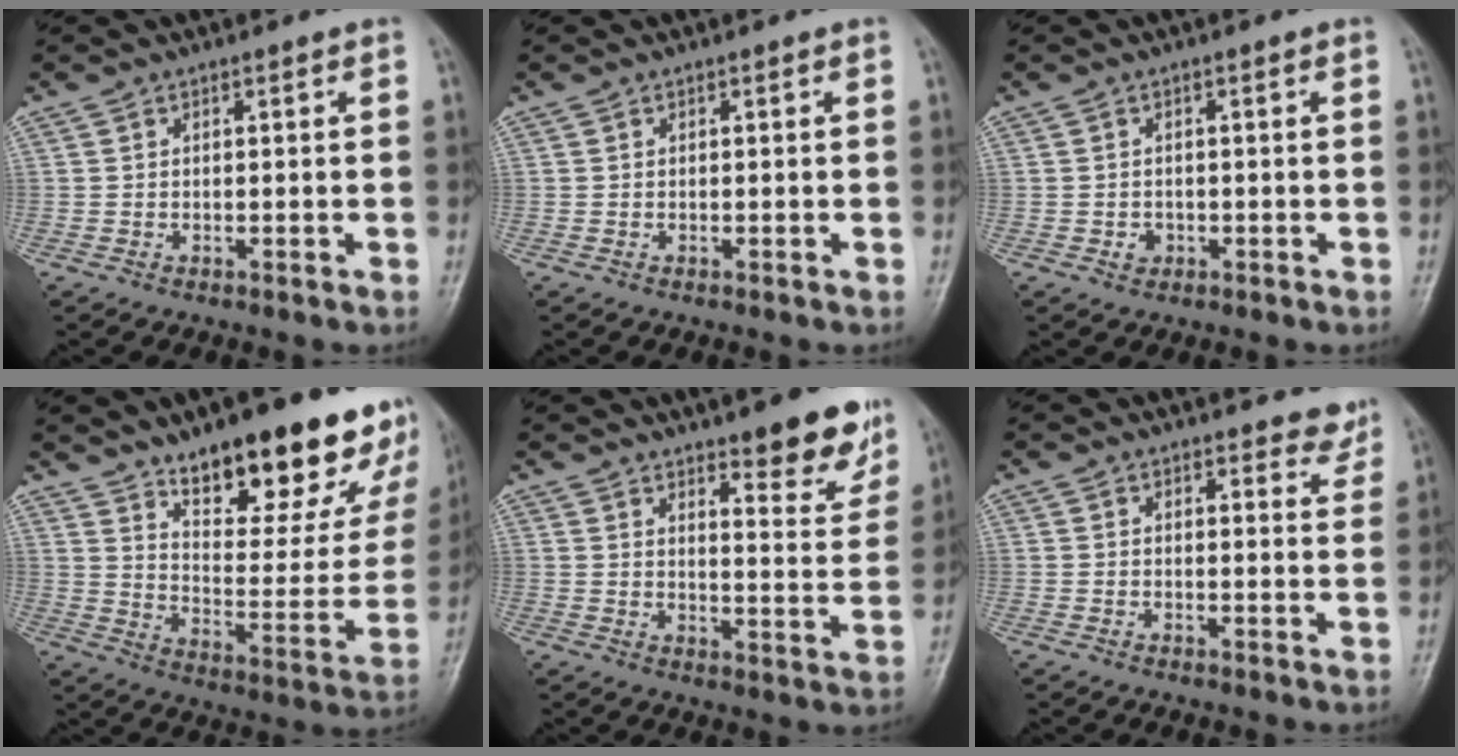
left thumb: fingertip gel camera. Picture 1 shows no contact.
{"total": 0.0}
{"total": 1.5, "force": [-0.5, 1.3, 0.5], "torque": [-0.001, 0.004, -0.004]}
{"total": 24.9, "force": [17.5, 8.7, 15.4], "torque": [-0.166, -0.103, 0.256]}
{"total": 11.1, "force": [7.9, 2.9, 7.4], "torque": [-0.062, -0.052, 0.109]}
{"total": 4.4, "force": [3.9, 1.7, 1.2], "torque": [0.013, -0.025, 0.038]}